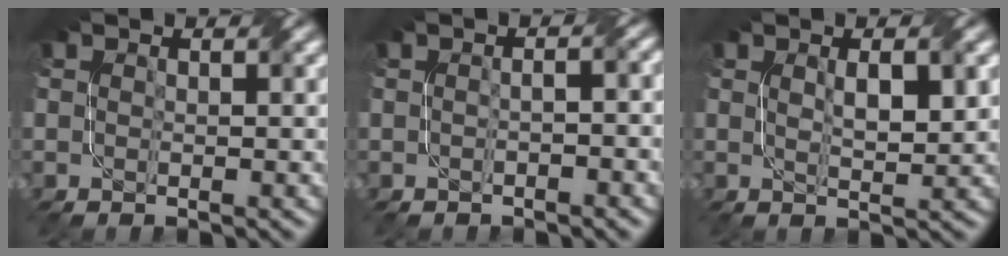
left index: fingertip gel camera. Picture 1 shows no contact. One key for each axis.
{"total": 2.2, "fx": -0.3, "fy": 0.9, "fz": 2.0, "tx": -0.023, "ty": 0.005, "tz": -0.012}
{"total": 2.7, "fx": 0.7, "fy": 0.7, "fz": 2.5, "tx": -0.047, "ty": 0.002, "tz": 0.017}